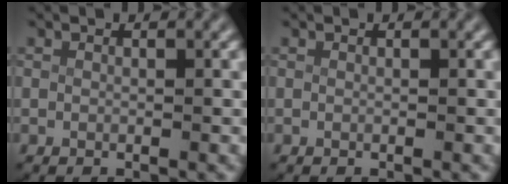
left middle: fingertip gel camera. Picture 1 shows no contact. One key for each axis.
{"total": 0.0}